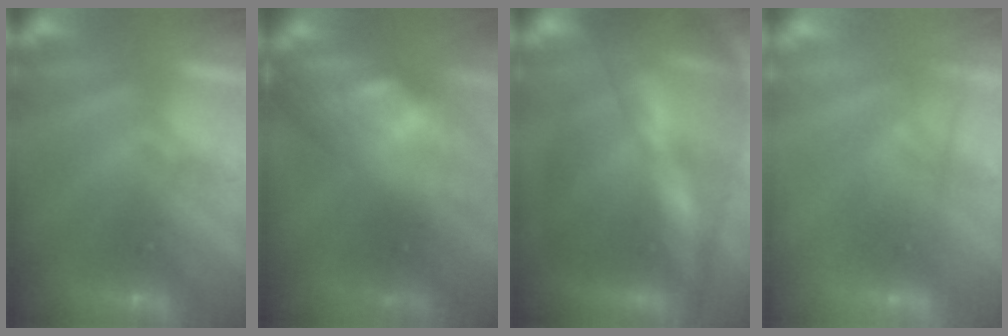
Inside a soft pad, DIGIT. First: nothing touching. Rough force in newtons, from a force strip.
{"total": 9.1}
{"total": 9.0}
{"total": 2.7}